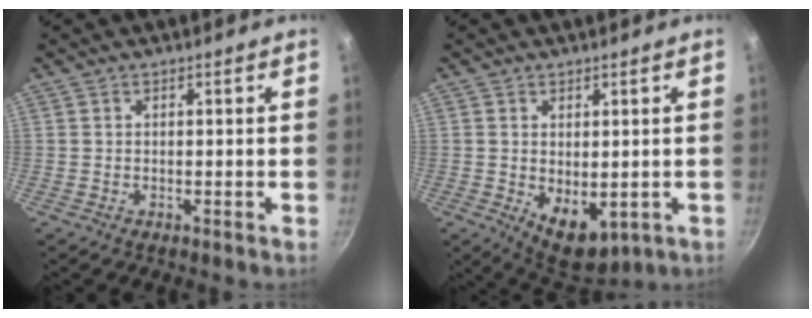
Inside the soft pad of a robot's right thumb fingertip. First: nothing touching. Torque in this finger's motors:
{"motor_torque": [-0.55, 0.82, 0.40, 0.44, 0.05]}